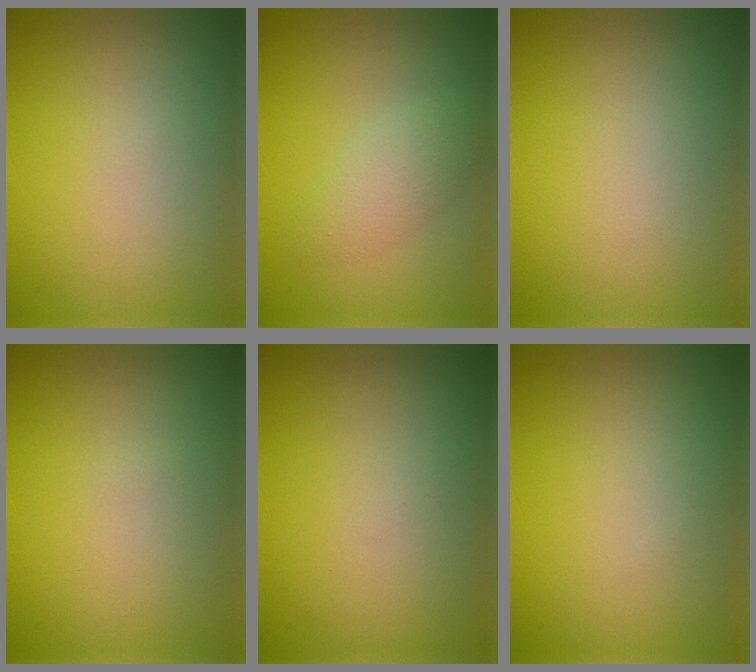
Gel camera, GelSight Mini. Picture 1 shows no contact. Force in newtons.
{"total": 2.5, "press": 2.5, "slide": 0.0}
{"total": 0.0}
{"total": 0.0}
{"total": 0.0}
{"total": 0.0}